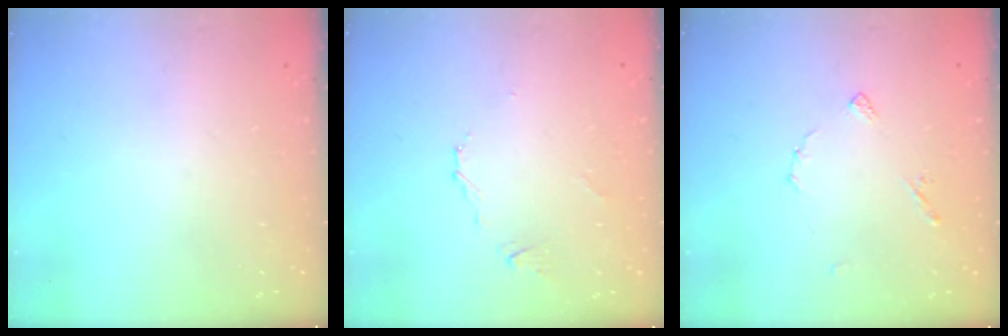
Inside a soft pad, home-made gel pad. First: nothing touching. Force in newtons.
{"total": 2.7, "press": 2.6, "slide": 0.5}
{"total": 5.1, "press": 5.1, "slide": 0.4}